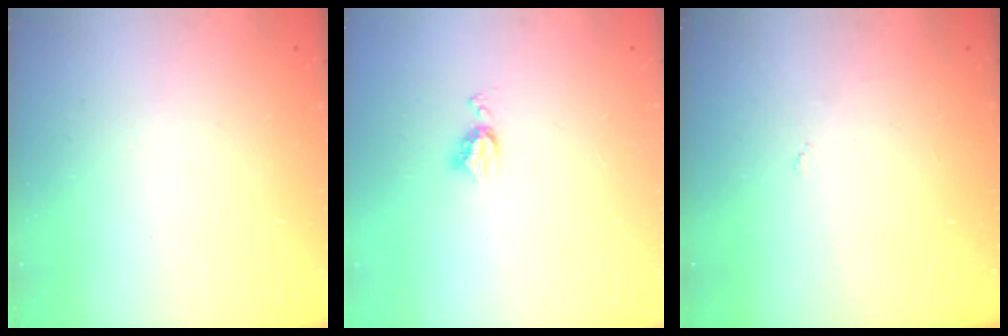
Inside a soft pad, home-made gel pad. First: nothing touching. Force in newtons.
{"total": 5.0, "press": 4.9, "slide": 0.7}
{"total": 2.7, "press": 2.7, "slide": 0.4}